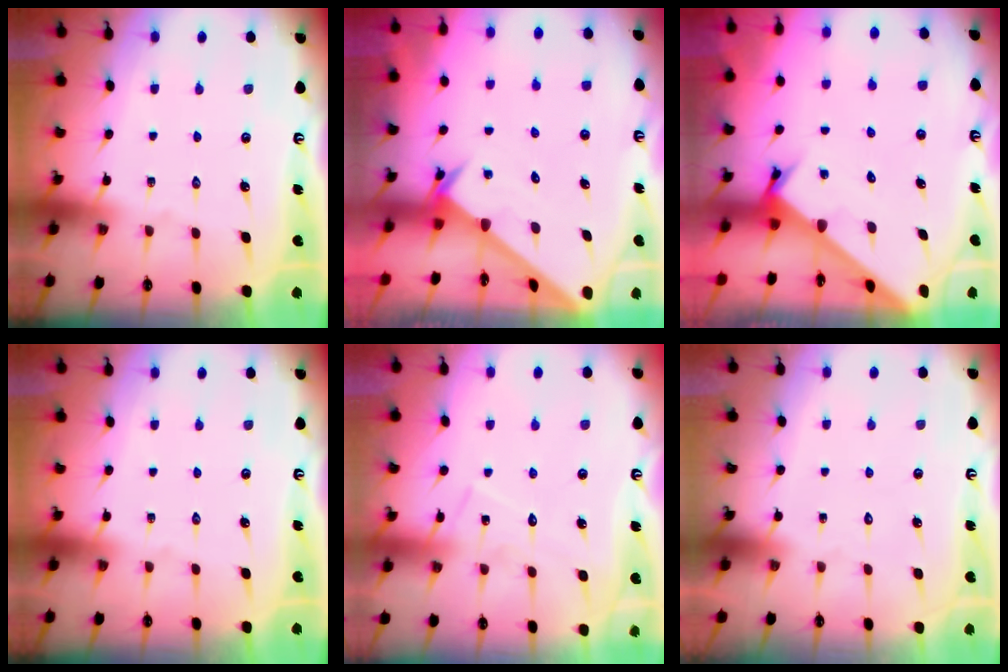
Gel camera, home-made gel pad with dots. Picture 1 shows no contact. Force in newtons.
{"total": 2.3, "press": 2.3, "slide": 0.2}
{"total": 2.1, "press": 2.1, "slide": 0.1}
{"total": 0.0}
{"total": 8.9, "press": 8.9, "slide": 0.4}
{"total": 1.6, "press": 1.6, "slide": 0.0}